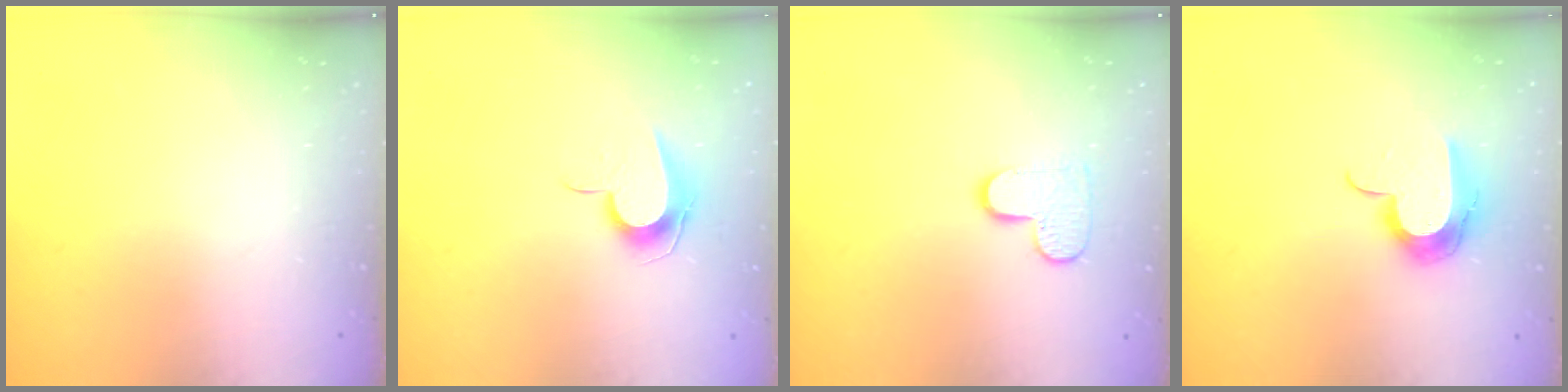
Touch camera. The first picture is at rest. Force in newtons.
{"total": 8.4, "press": 8.3, "slide": 0.7}
{"total": 8.3, "press": 8.2, "slide": 0.4}
{"total": 11.3, "press": 11.2, "slide": 0.7}